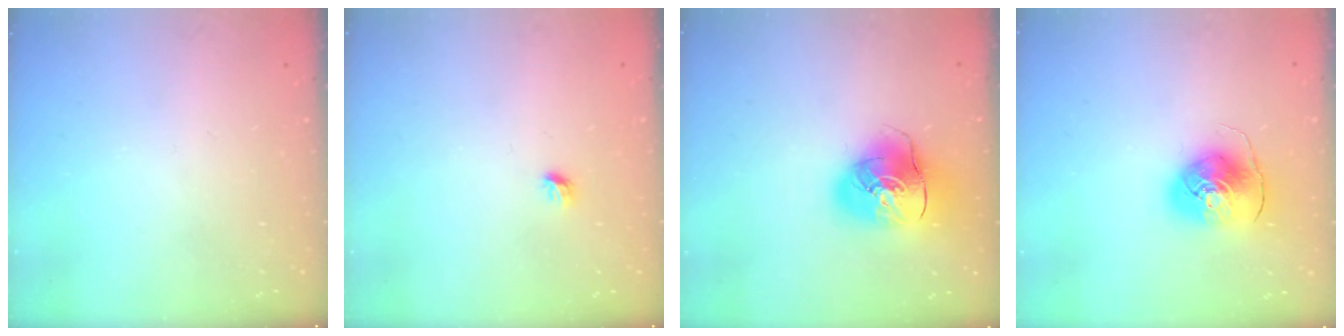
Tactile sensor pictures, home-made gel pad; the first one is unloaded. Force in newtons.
{"total": 3.9, "press": 3.8, "slide": 0.9}
{"total": 14.3, "press": 14.1, "slide": 2.3}
{"total": 9.7, "press": 9.6, "slide": 1.3}